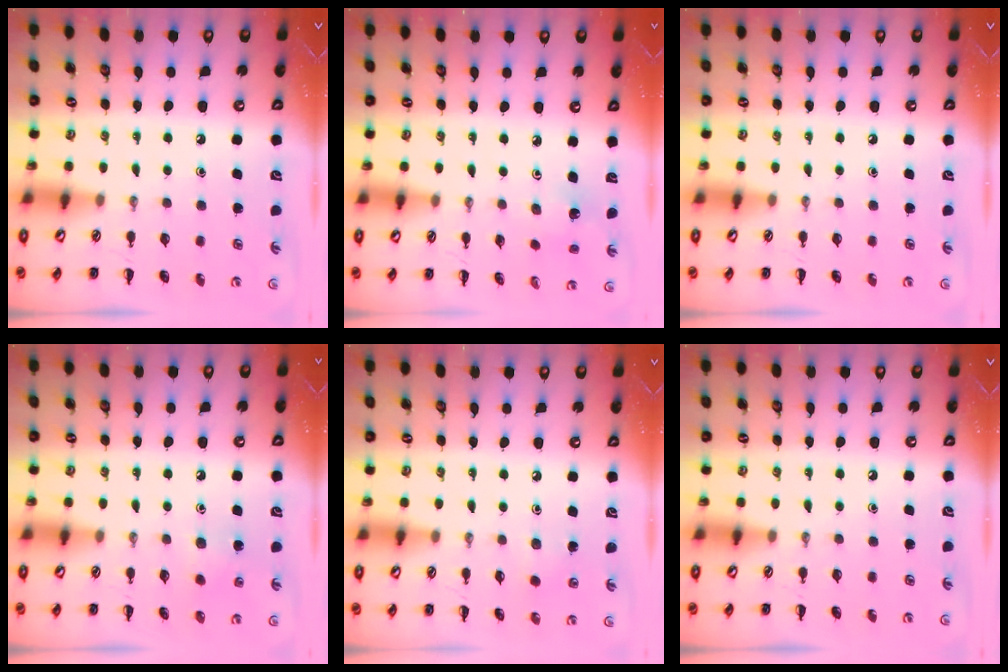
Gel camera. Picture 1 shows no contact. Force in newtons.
{"total": 1.7, "press": 1.5, "slide": 0.7}
{"total": 0.0}
{"total": 6.8, "press": 6.6, "slide": 1.7}
{"total": 2.3, "press": 2.2, "slide": 0.8}
{"total": 0.0}